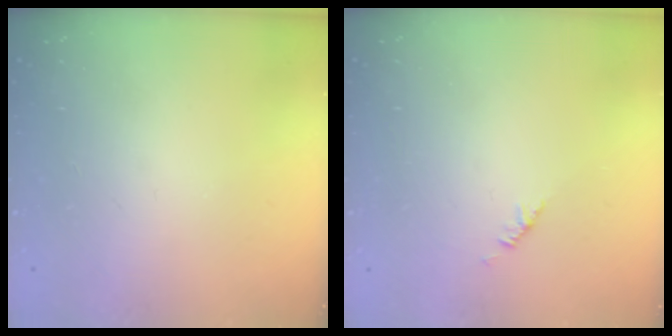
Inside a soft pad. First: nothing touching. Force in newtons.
{"total": 1.9, "press": 1.8, "slide": 0.6}